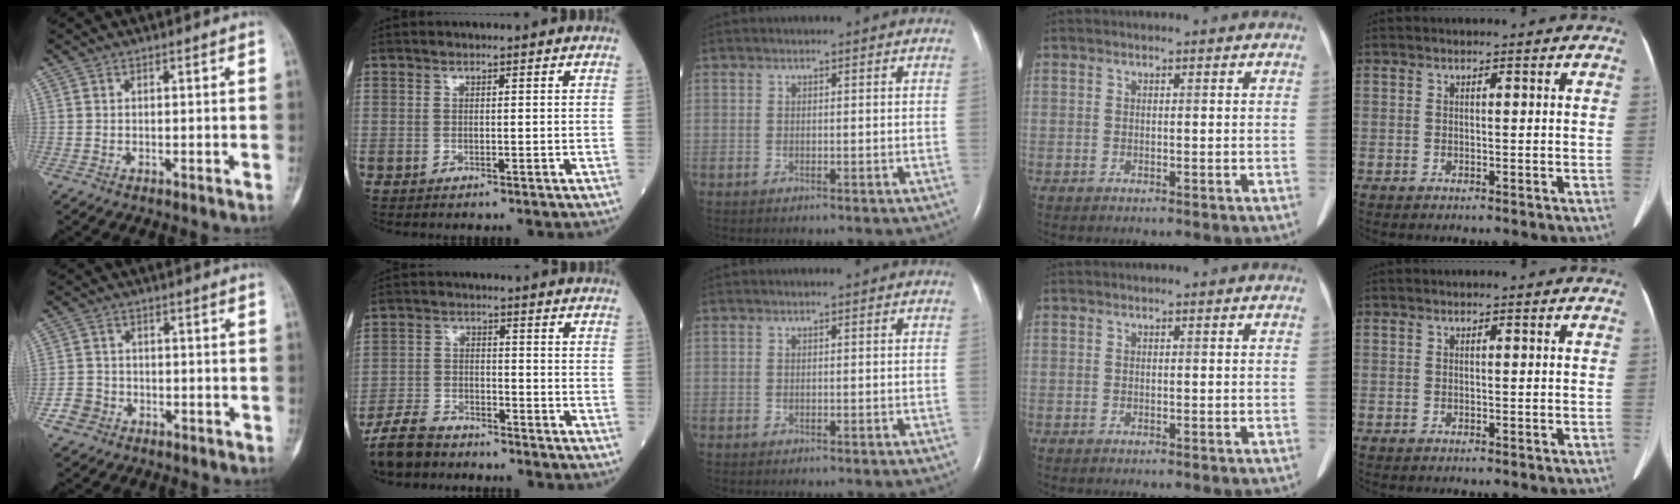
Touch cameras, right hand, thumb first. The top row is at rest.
{"thumb": {"total": 3.7, "force": [-1.9, 3.2, 0.5], "torque": [0.003, 0.018, -0.034]}, "index": {"total": 6.8, "force": [-6.2, 2.1, 1.8], "torque": [-0.045, -0.016, -0.118]}}